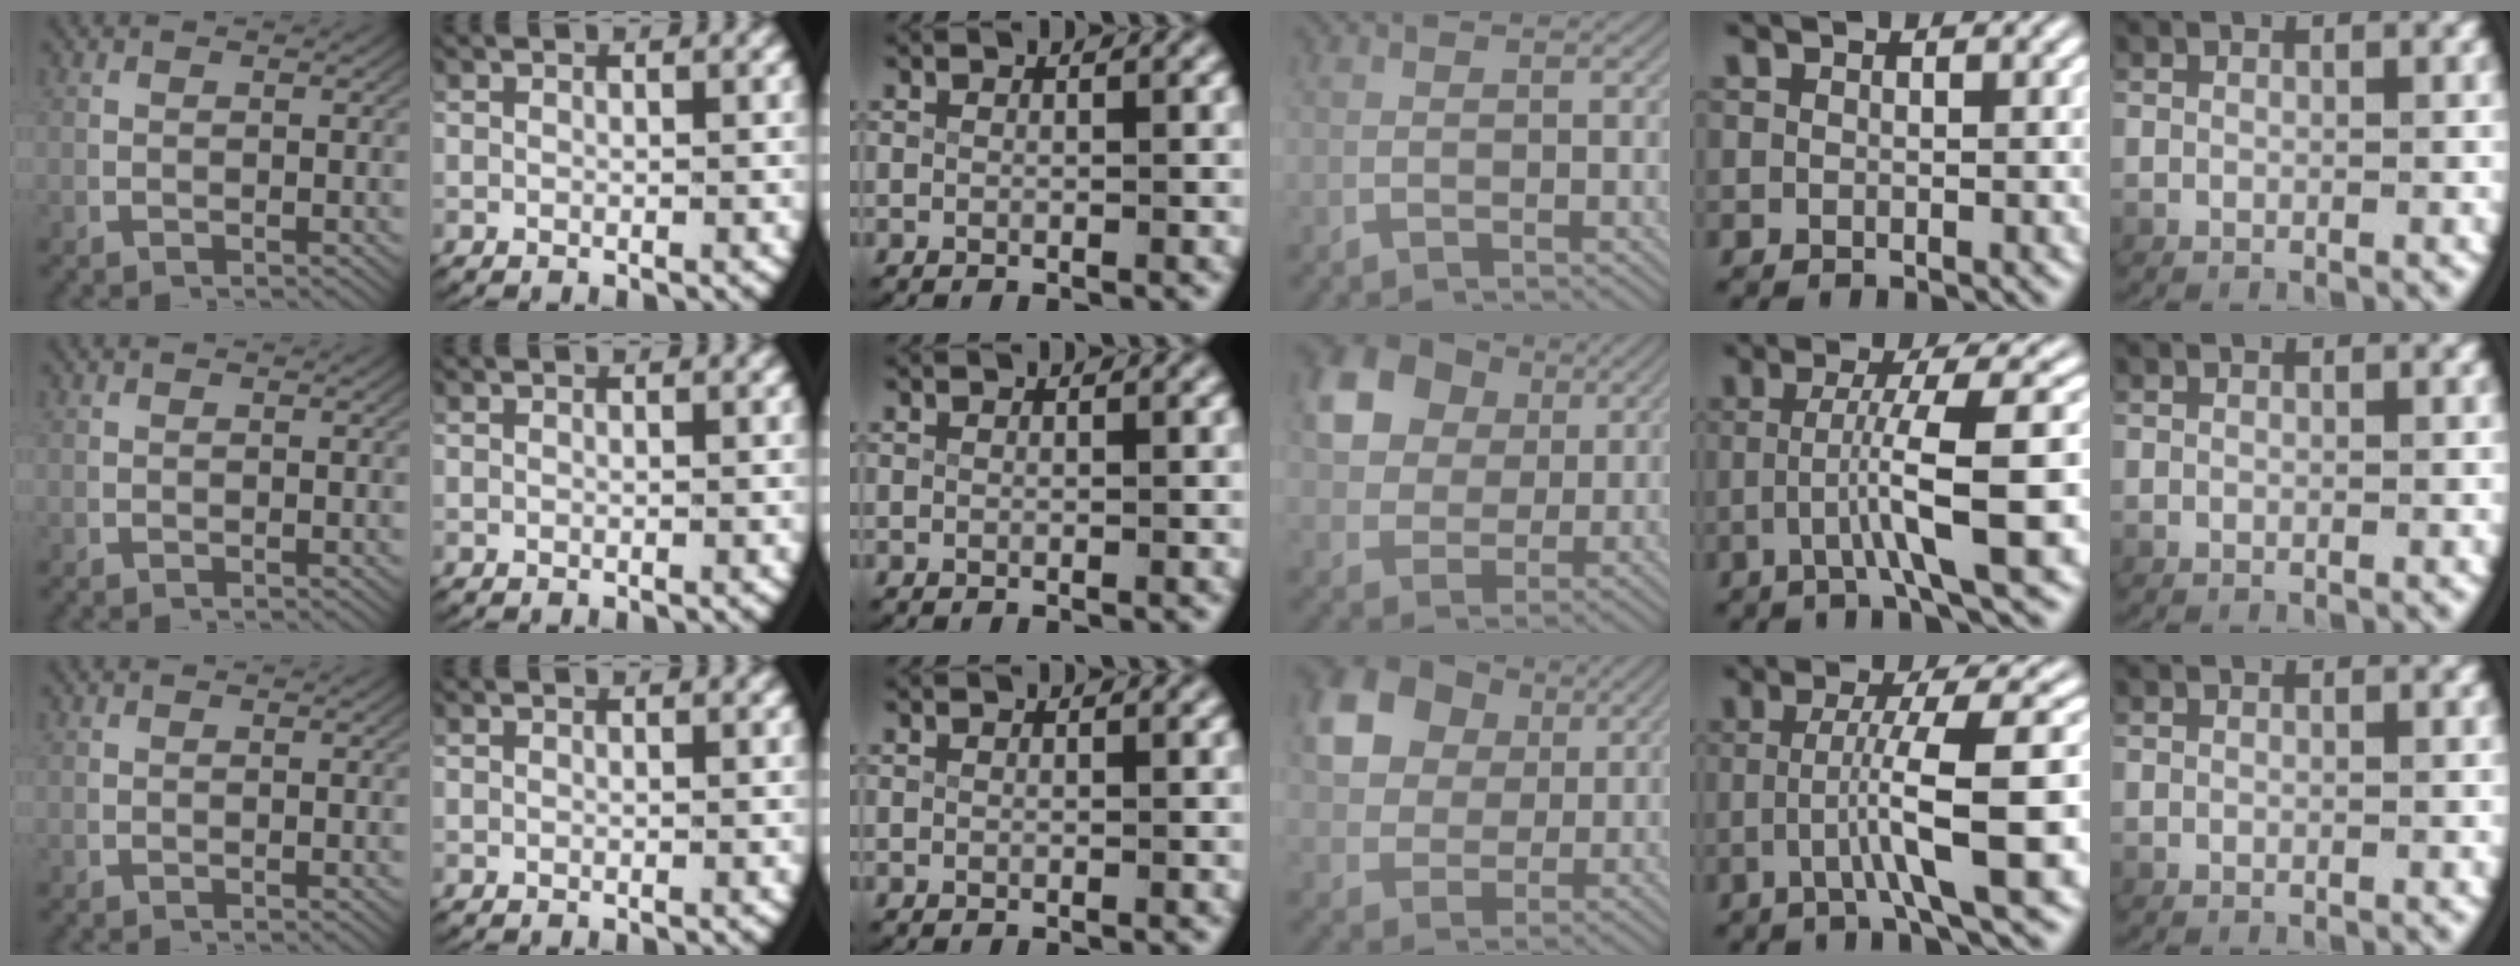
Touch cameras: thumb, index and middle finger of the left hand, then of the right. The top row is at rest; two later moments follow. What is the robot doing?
{"motion": "grasp_and_lifting", "object": "card"}